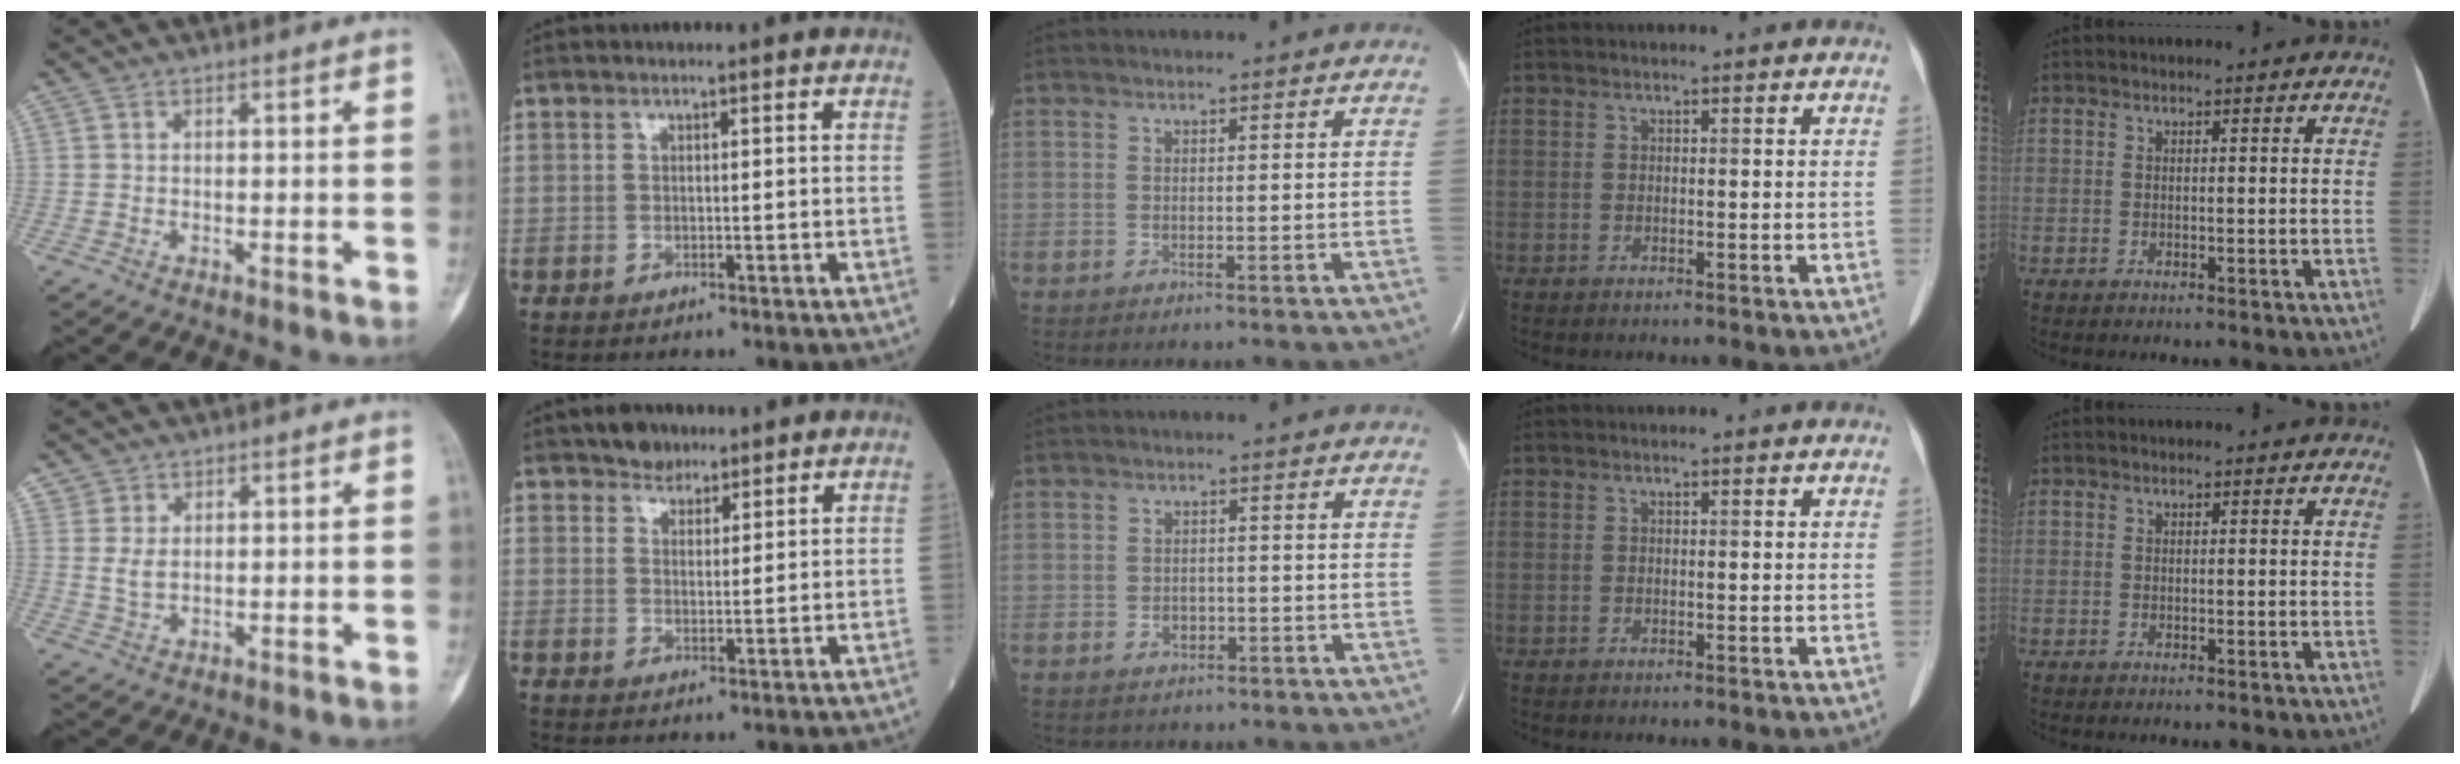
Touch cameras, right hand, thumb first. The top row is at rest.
{"thumb": {"total": 2.8, "force": [1.0, 2.1, 1.5], "torque": [-0.020, -0.008, 0.024]}, "index": {"total": 3.6, "force": [2.9, 2.0, 0.8], "torque": [-0.010, 0.004, 0.046]}, "middle": {"total": 1.9, "force": [-1.1, 1.5, 0.6], "torque": [-0.016, 0.004, -0.013]}}